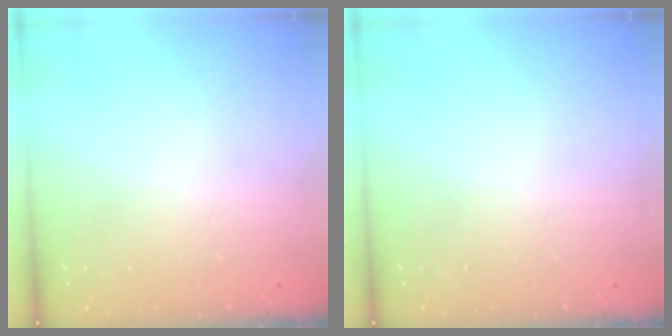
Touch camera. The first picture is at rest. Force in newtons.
{"total": 0.0}